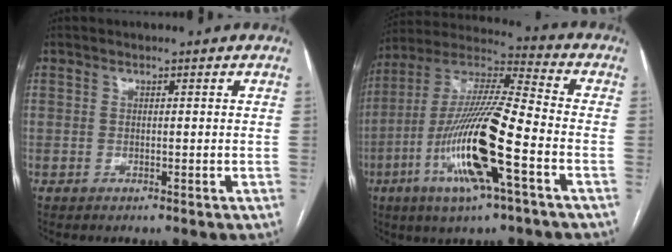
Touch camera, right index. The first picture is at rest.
{"total": 18.3, "force": [-6.2, 1.5, 17.2], "torque": [-0.348, -0.011, -0.117]}